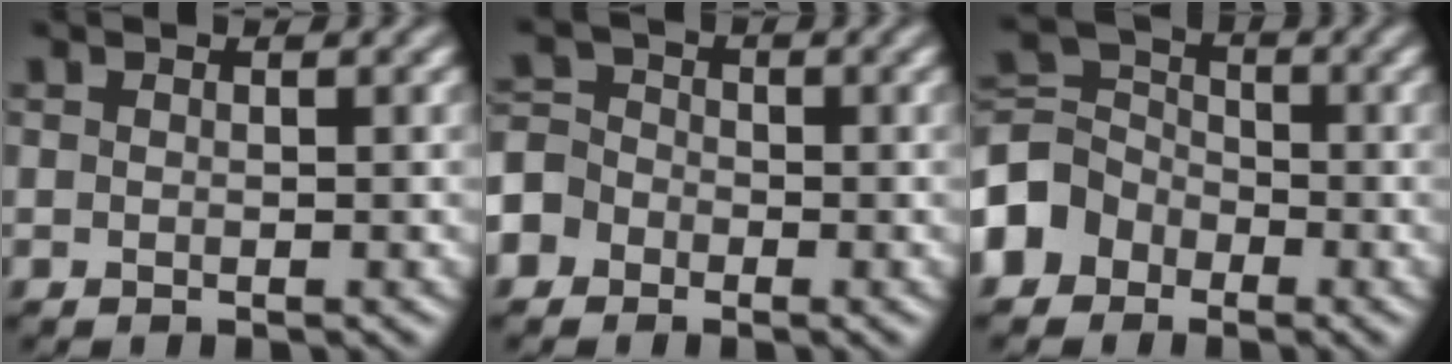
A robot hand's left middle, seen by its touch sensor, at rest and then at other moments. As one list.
[{"total": 4.6, "force": [-2.8, 3.5, 0.7], "torque": [0.000, 0.006, -0.066]}, {"total": 4.8, "force": [-2.9, 3.7, 0.9], "torque": [-0.018, 0.014, -0.071]}]